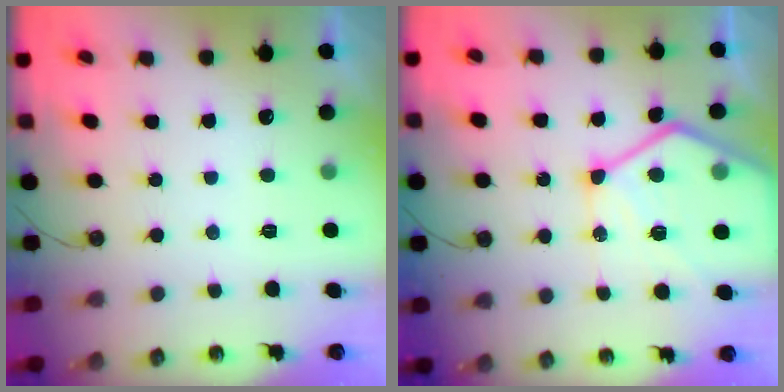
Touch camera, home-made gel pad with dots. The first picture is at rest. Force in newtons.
{"total": 19.5, "press": 19.4, "slide": 1.8}